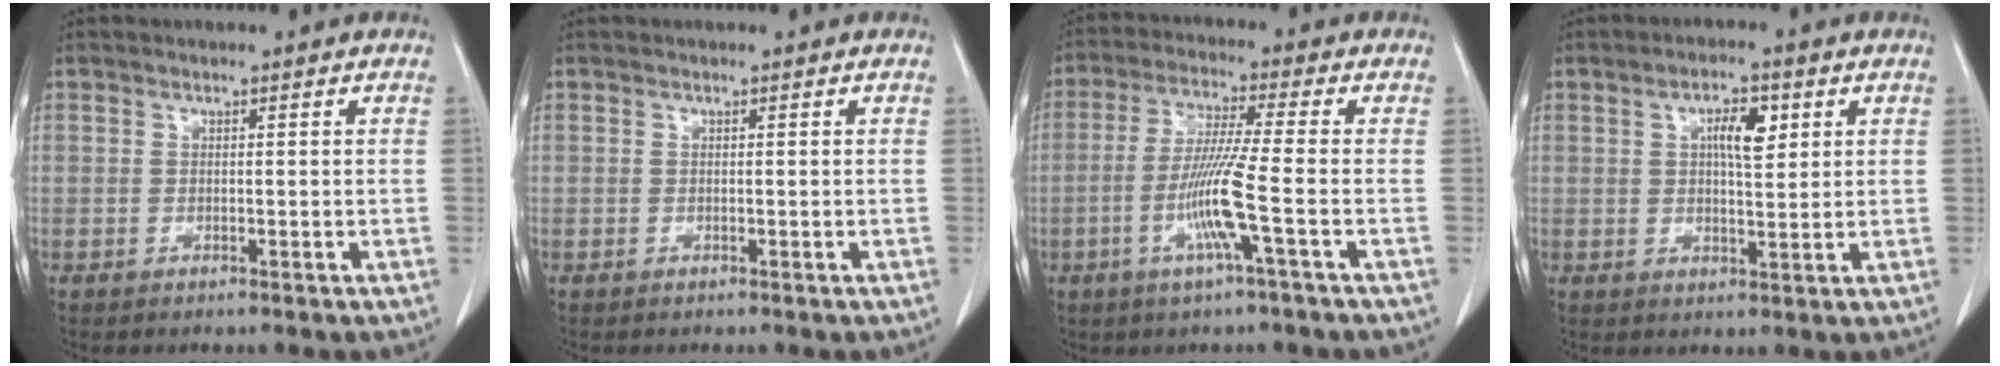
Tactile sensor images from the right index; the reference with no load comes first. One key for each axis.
{"total": 0.0}
{"total": 9.0, "fx": -2.8, "fy": -1.1, "fz": 8.4, "tx": -0.169, "ty": -0.011, "tz": -0.057}
{"total": 5.3, "fx": 1.8, "fy": 1.7, "fz": 4.7, "tx": -0.079, "ty": 0.004, "tz": 0.030}